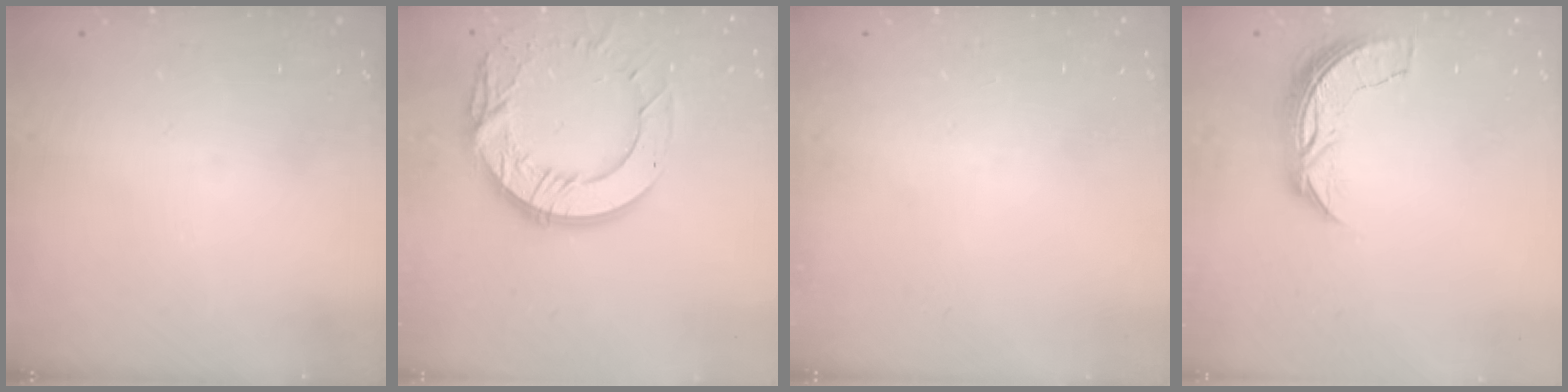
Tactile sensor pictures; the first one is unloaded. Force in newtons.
{"total": 16.0, "press": 15.9, "slide": 1.4}
{"total": 0.0}
{"total": 7.4, "press": 7.3, "slide": 0.5}